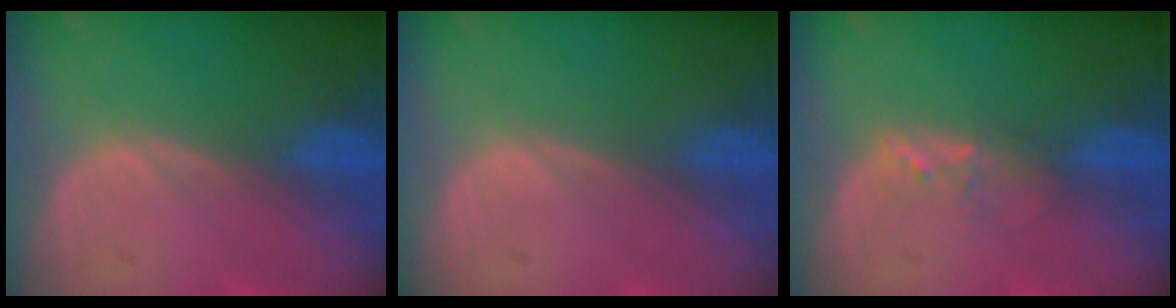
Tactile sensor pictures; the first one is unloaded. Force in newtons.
{"total": 0.0}
{"total": 2.0, "press": 1.9, "slide": 0.4}